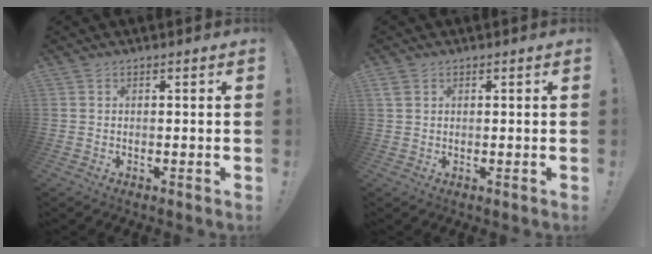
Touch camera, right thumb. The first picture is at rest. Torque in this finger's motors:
{"motor_torque": [-0.08, 0.58, 0.06, -0.11, 0.00]}